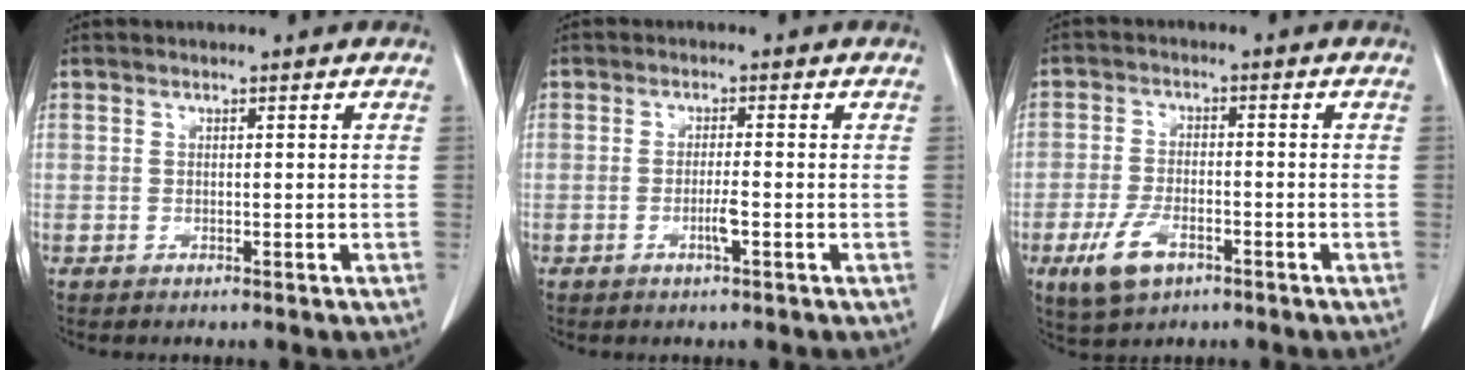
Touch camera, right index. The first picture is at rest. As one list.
[{"total": 2.3, "force": [-0.9, -0.1, 2.1], "torque": [-0.040, -0.002, -0.017]}, {"total": 6.5, "force": [-3.5, 3.0, 4.6], "torque": [-0.097, -0.007, -0.060]}]